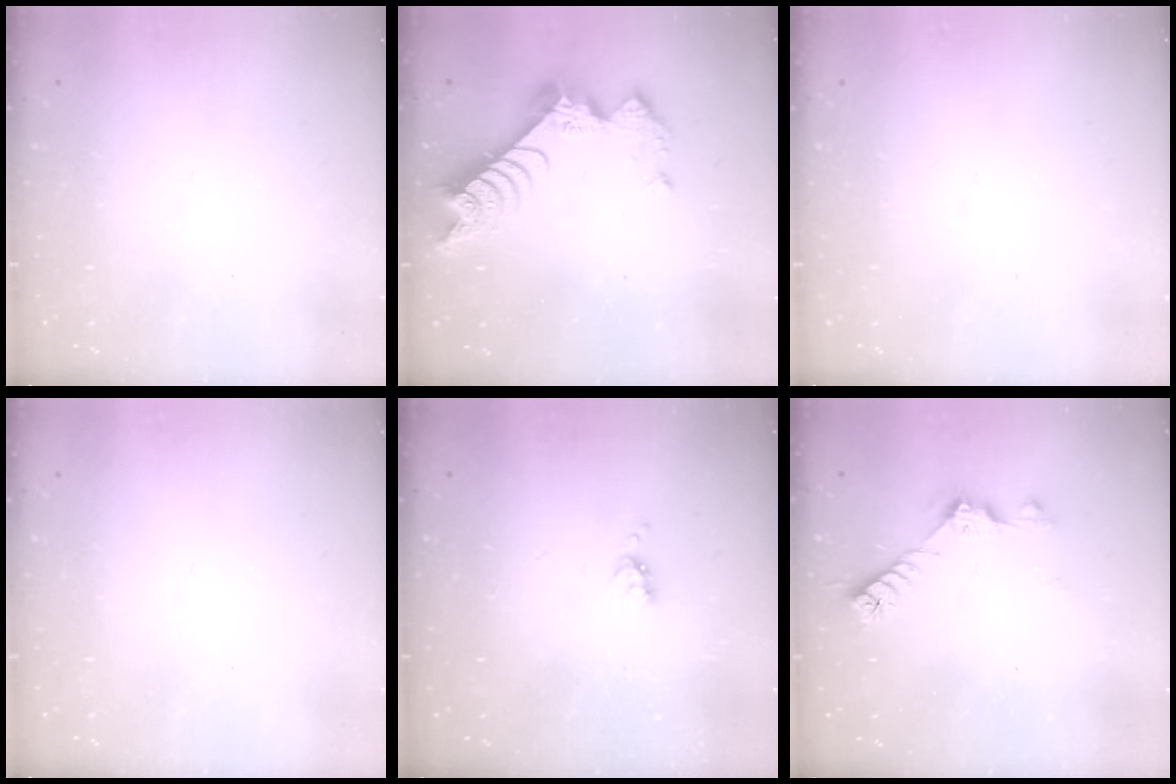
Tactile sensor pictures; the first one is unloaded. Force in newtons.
{"total": 9.9, "press": 9.9, "slide": 0.8}
{"total": 0.0}
{"total": 0.0}
{"total": 3.9, "press": 3.8, "slide": 0.6}
{"total": 7.2, "press": 7.2, "slide": 0.9}